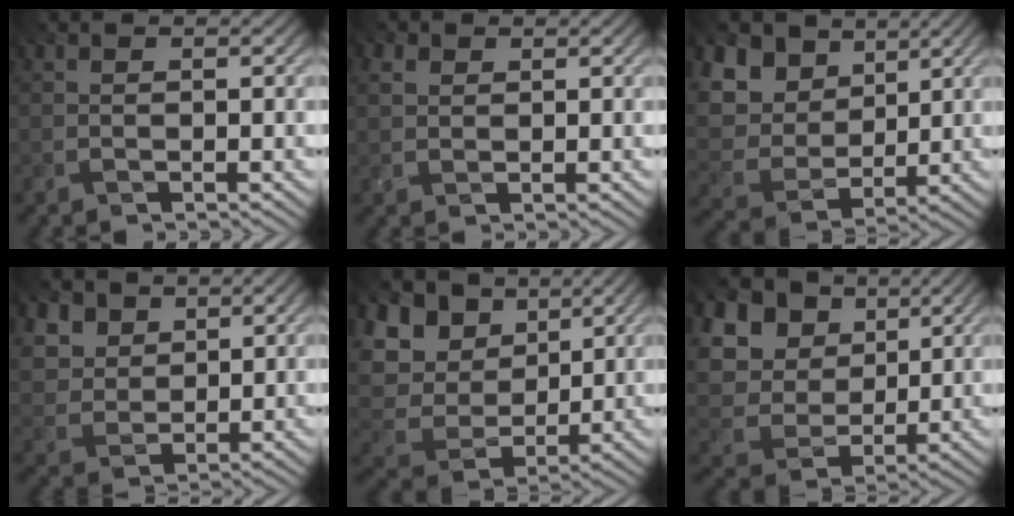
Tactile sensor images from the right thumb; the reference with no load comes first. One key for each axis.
{"total": 2.1, "fx": 0.9, "fy": 1.7, "fz": 0.9, "tx": -0.026, "ty": -0.004, "tz": 0.027}
{"total": 11.4, "fx": 4.0, "fy": 9.0, "fz": 5.7, "tx": -0.195, "ty": 0.033, "tz": 0.086}
{"total": 6.8, "fx": 3.5, "fy": 5.1, "fz": 2.9, "tx": -0.109, "ty": -0.011, "tz": 0.080}
{"total": 12.9, "fx": 4.1, "fy": 10.2, "fz": 6.7, "tx": -0.216, "ty": 0.031, "tz": 0.094}
{"total": 13.8, "fx": 4.5, "fy": 11.3, "fz": 6.5, "tx": -0.232, "ty": 0.043, "tz": 0.110}